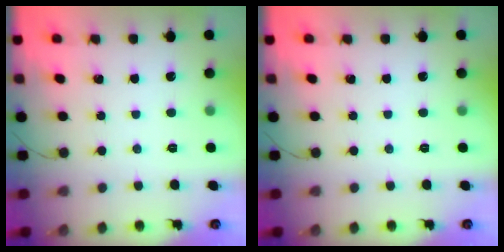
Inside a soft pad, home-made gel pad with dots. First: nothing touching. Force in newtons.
{"total": 0.0}